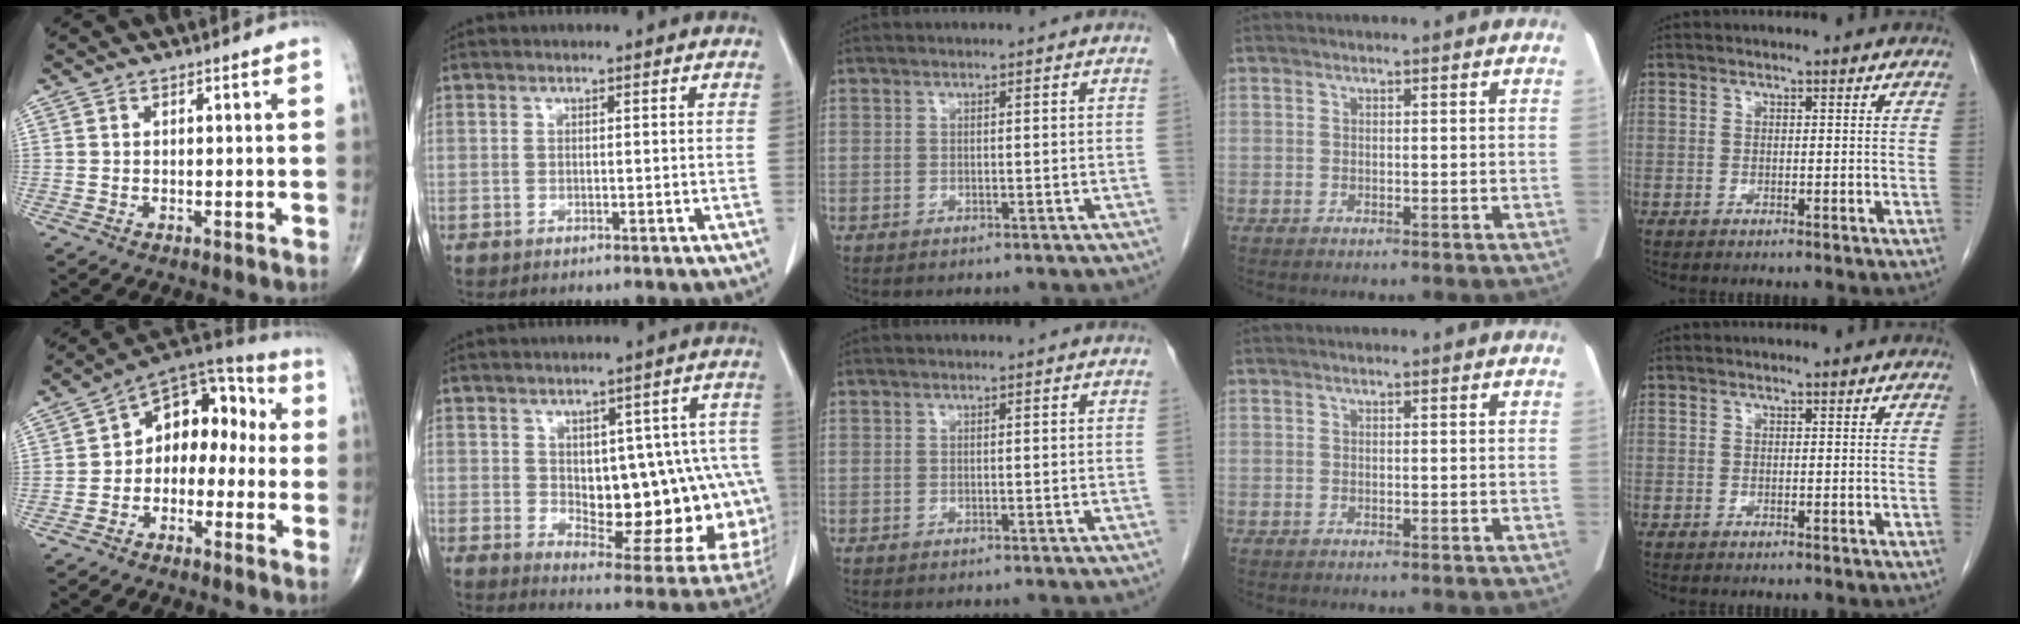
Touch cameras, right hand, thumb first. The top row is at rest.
{"thumb": {"total": 12.5, "force": [-0.8, 8.7, 9.0], "torque": [-0.082, 0.053, -0.034]}, "index": {"total": 19.4, "force": [-0.9, 8.8, 17.2], "torque": [-0.158, 0.024, 0.021]}}